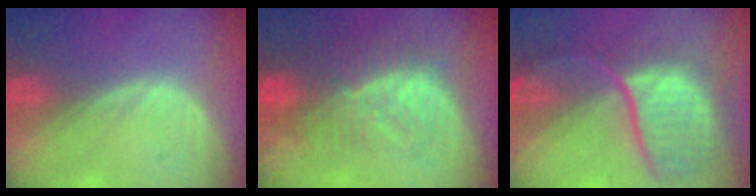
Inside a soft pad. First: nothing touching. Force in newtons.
{"total": 8.9, "press": 8.5, "slide": 2.4}
{"total": 11.6, "press": 9.9, "slide": 6.1}